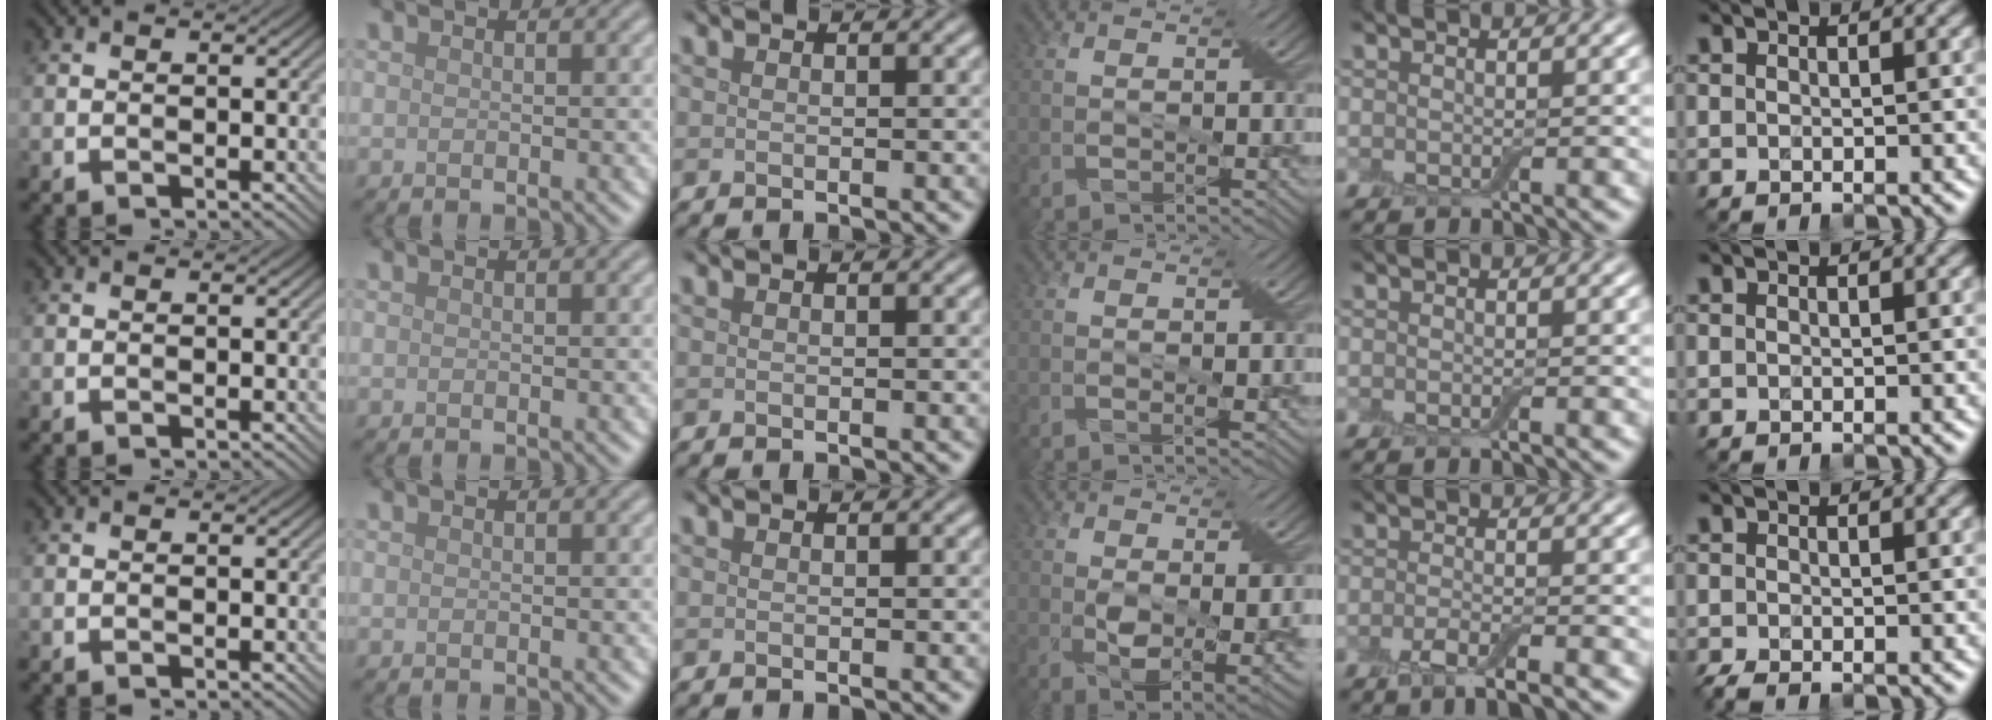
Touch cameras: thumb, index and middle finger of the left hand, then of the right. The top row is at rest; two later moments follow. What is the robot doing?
{"motion": "squeeze", "object": "air blower"}